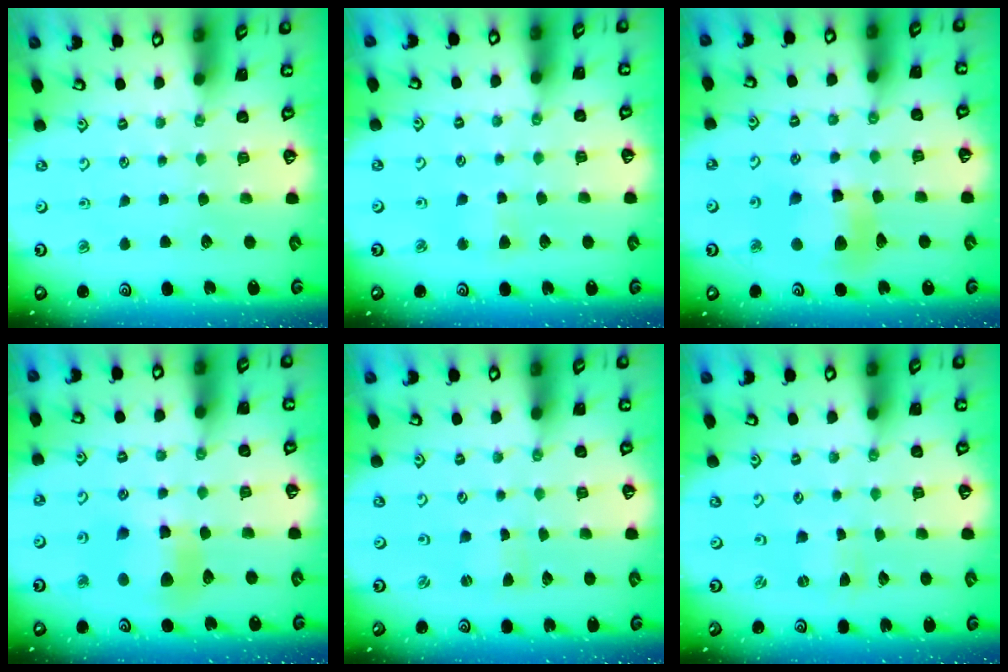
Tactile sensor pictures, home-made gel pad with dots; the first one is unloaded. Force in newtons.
{"total": 2.6, "press": 2.6, "slide": 0.5}
{"total": 9.7, "press": 9.6, "slide": 1.3}
{"total": 8.8, "press": 8.7, "slide": 1.3}
{"total": 0.8, "press": 0.8, "slide": 0.0}
{"total": 0.0}